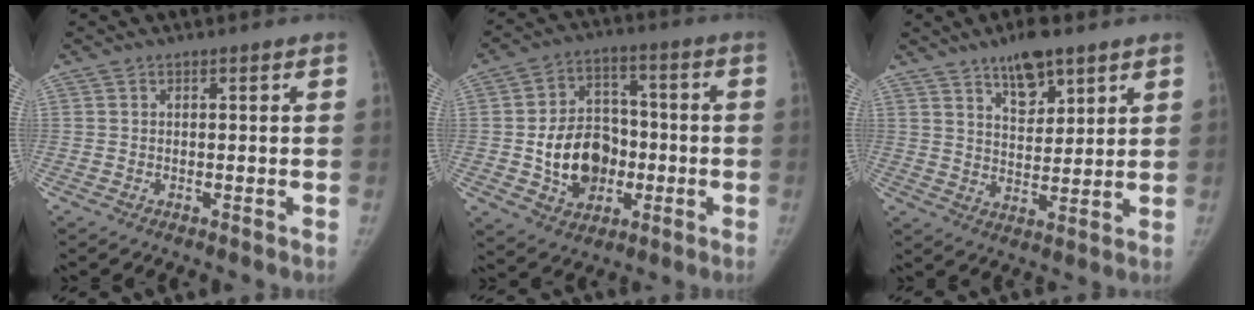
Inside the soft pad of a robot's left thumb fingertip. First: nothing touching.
{"total": 14.4, "force": [-2.6, 11.1, 8.9], "torque": [-0.101, 0.022, -0.037]}
{"total": 8.5, "force": [5.7, 3.4, 5.2], "torque": [-0.062, -0.035, 0.098]}